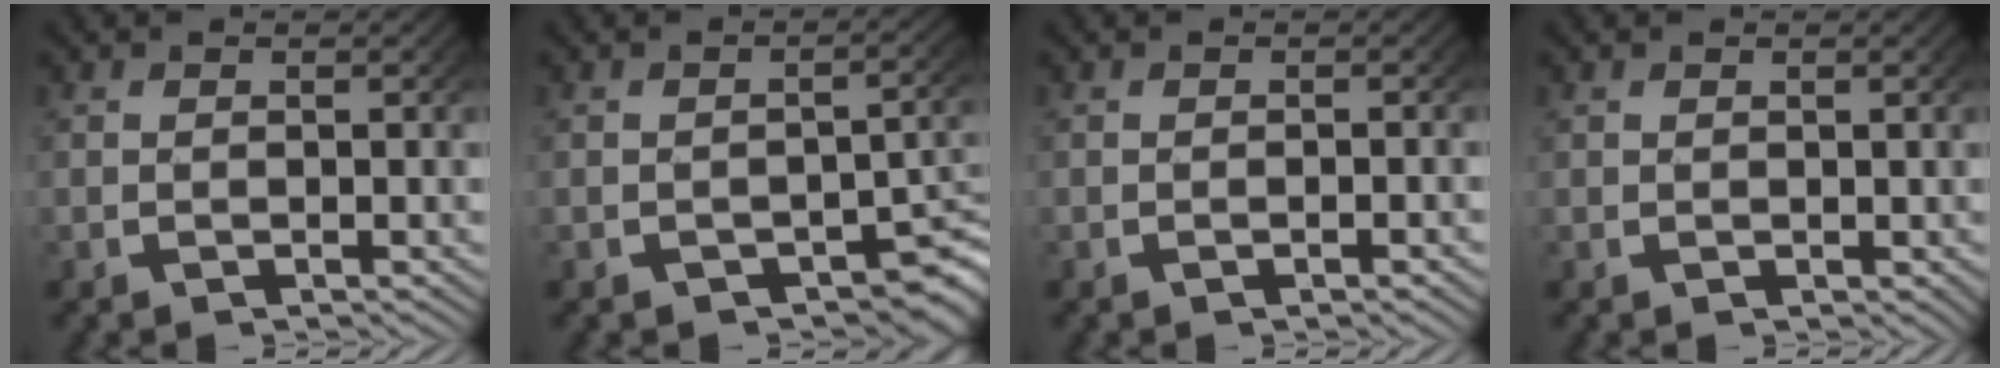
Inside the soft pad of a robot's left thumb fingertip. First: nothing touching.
{"total": 4.3, "force": [-2.2, 2.3, 2.8], "torque": [-0.035, -0.020, -0.021]}
{"total": 0.5, "force": [-0.3, 0.1, 0.4], "torque": [-0.006, 0.006, -0.009]}
{"total": 0.5, "force": [0.3, 0.4, 0.1], "torque": [0.003, -0.002, 0.012]}